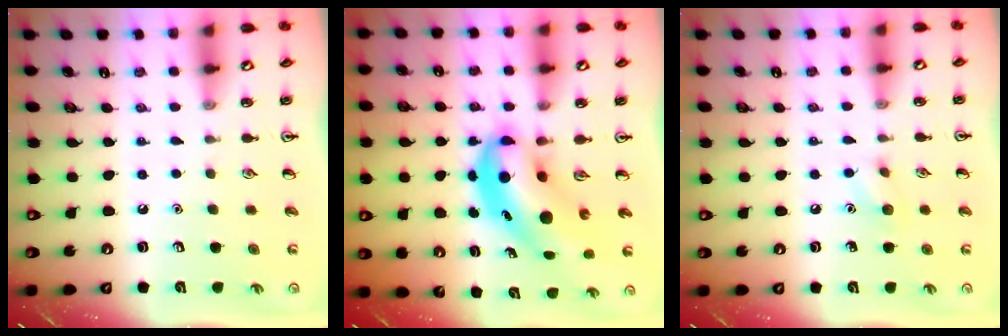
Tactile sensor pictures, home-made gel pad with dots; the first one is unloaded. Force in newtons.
{"total": 8.3, "press": 8.0, "slide": 2.2}
{"total": 6.6, "press": 6.4, "slide": 1.7}